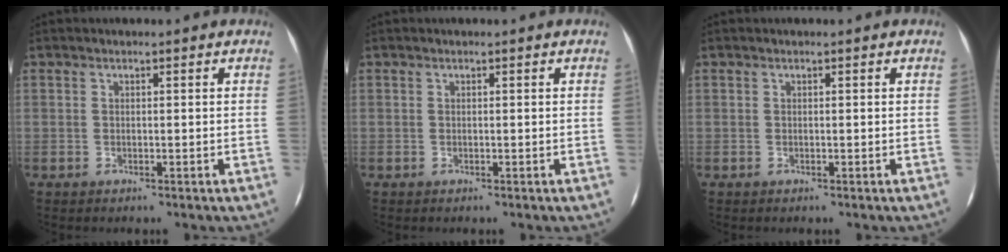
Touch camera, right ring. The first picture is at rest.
{"total": 0.0}
{"total": 0.0}